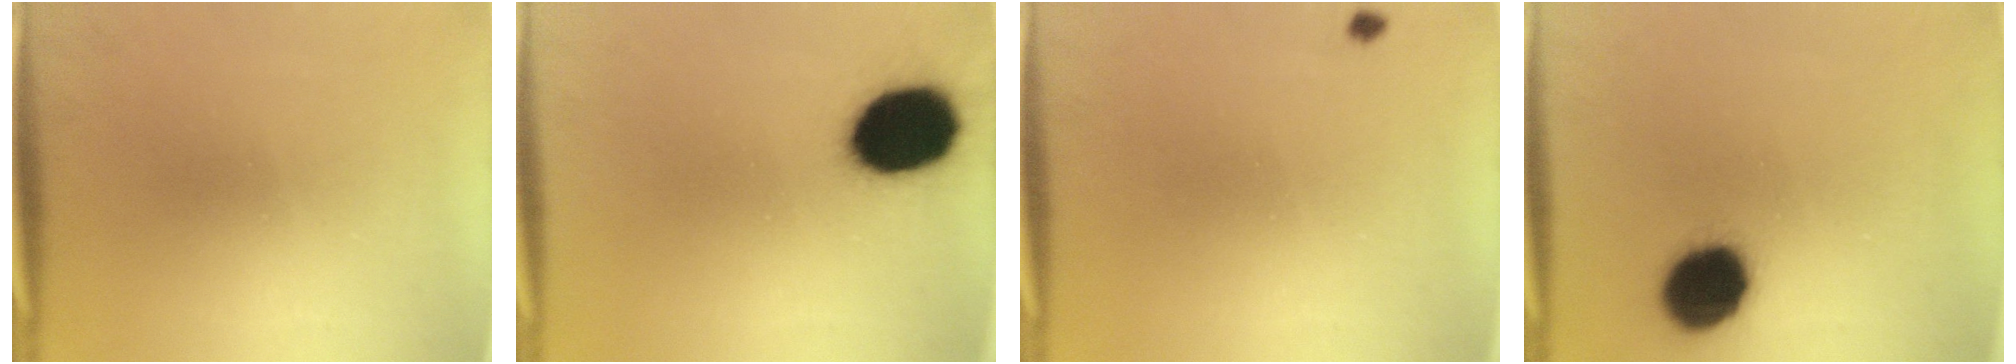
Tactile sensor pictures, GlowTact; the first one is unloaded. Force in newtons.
{"total": 17.7}
{"total": 0.7}
{"total": 13.1}